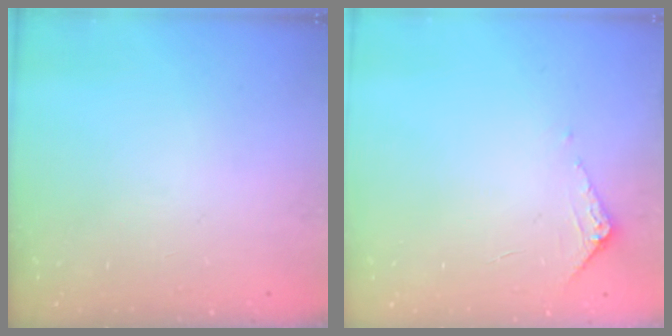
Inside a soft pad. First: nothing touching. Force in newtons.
{"total": 5.0, "press": 5.0, "slide": 0.5}